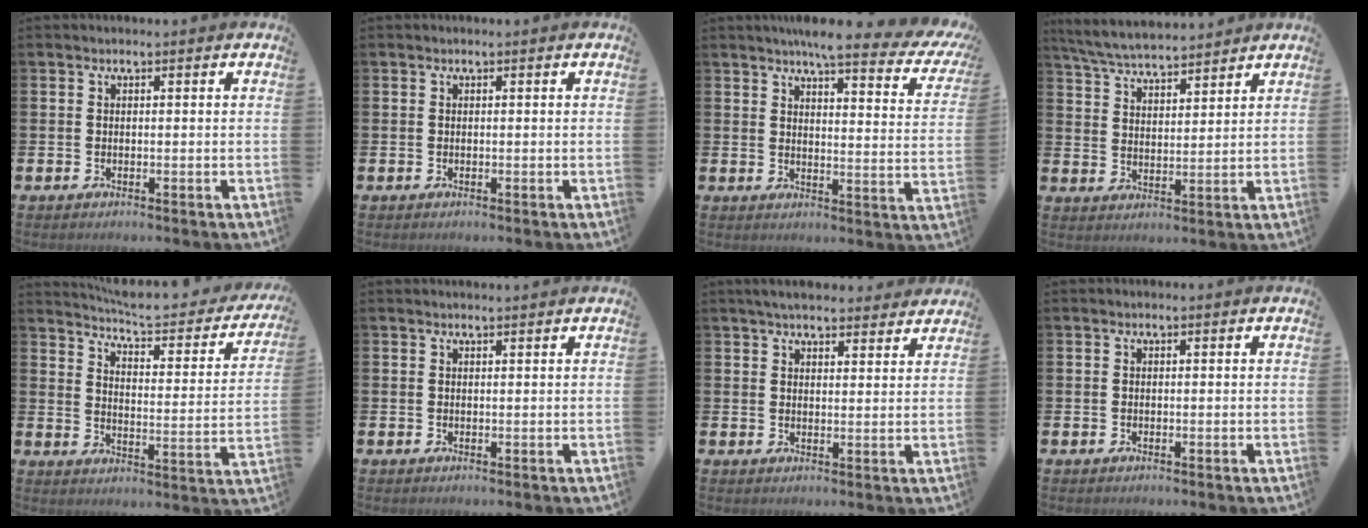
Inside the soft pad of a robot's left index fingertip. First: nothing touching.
{"total": 0.0}
{"total": 6.2, "force": [5.3, 0.9, 3.1], "torque": [-0.047, -0.042, 0.082]}
{"total": 6.0, "force": [5.8, 0.6, 1.1], "torque": [-0.041, -0.030, 0.104]}
{"total": 5.7, "force": [5.2, 1.1, 1.9], "torque": [-0.055, -0.045, 0.081]}
{"total": 0.7, "force": [0.7, -0.1, 0.0], "torque": [0.006, -0.004, 0.012]}
{"total": 4.2, "force": [4.0, 0.9, 1.1], "torque": [-0.015, -0.016, 0.070]}
{"total": 0.0}